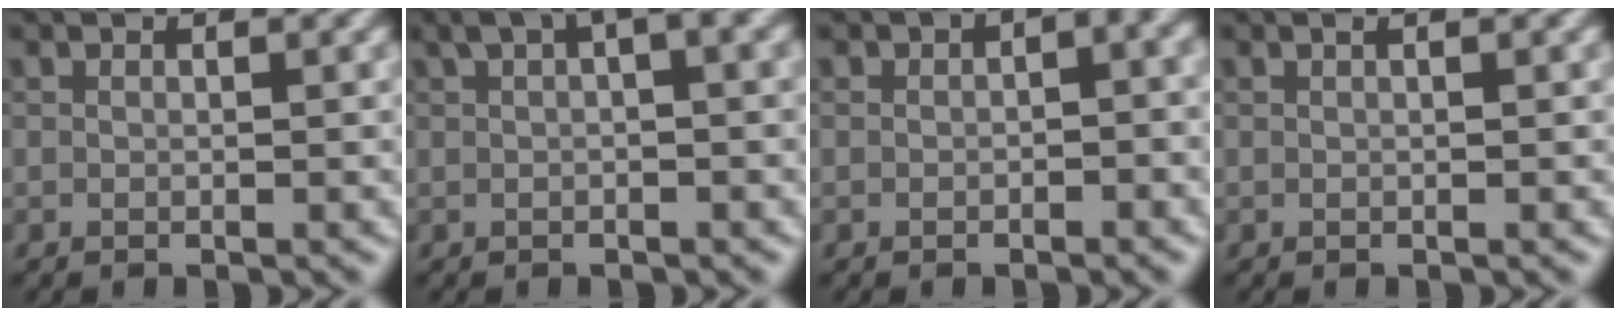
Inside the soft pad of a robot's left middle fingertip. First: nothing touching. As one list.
[{"total": 4.7, "force": [2.3, 0.9, 4.0], "torque": [-0.060, 0.018, 0.034]}, {"total": 4.0, "force": [0.8, 2.4, 3.1], "torque": [-0.016, 0.001, 0.007]}, {"total": 0.6, "force": [0.2, 0.1, 0.6], "torque": [-0.009, 0.006, 0.003]}]